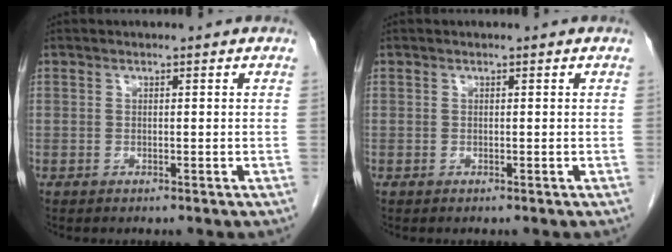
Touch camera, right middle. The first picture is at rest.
{"total": 0.0}